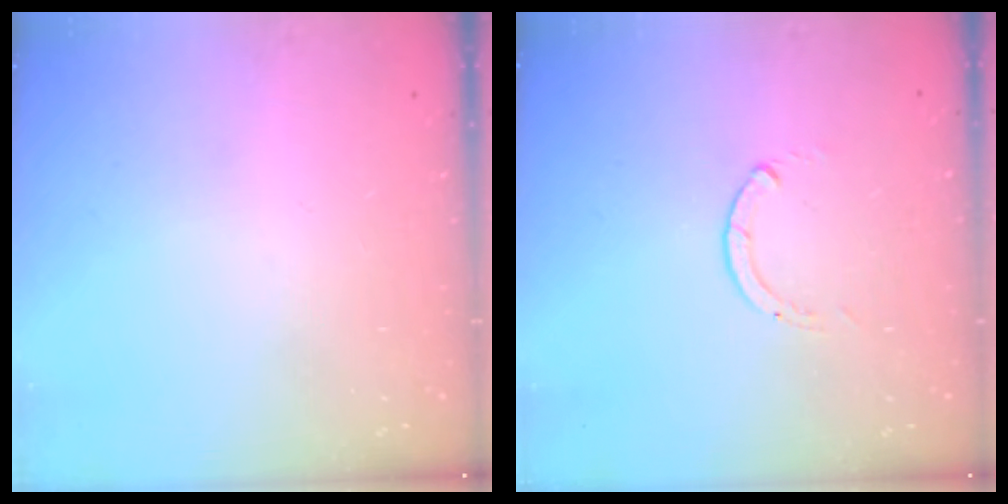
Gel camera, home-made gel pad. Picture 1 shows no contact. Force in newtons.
{"total": 0.0}